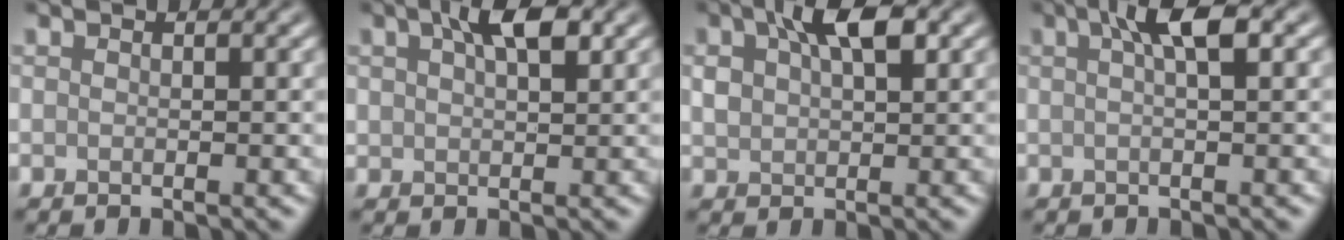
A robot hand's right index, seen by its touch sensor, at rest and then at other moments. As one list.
[{"total": 4.5, "force": [2.1, 2.2, 3.3], "torque": [-0.056, 0.007, 0.036]}, {"total": 5.8, "force": [2.3, 3.1, 4.4], "torque": [-0.079, 0.010, 0.037]}, {"total": 3.7, "force": [1.2, 0.7, 3.4], "torque": [-0.050, 0.013, 0.015]}]